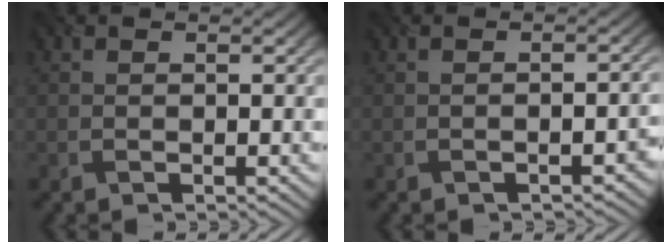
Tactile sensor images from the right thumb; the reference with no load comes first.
{"total": 1.7, "force": [-0.9, 0.4, 1.4], "torque": [-0.020, 0.007, -0.014]}